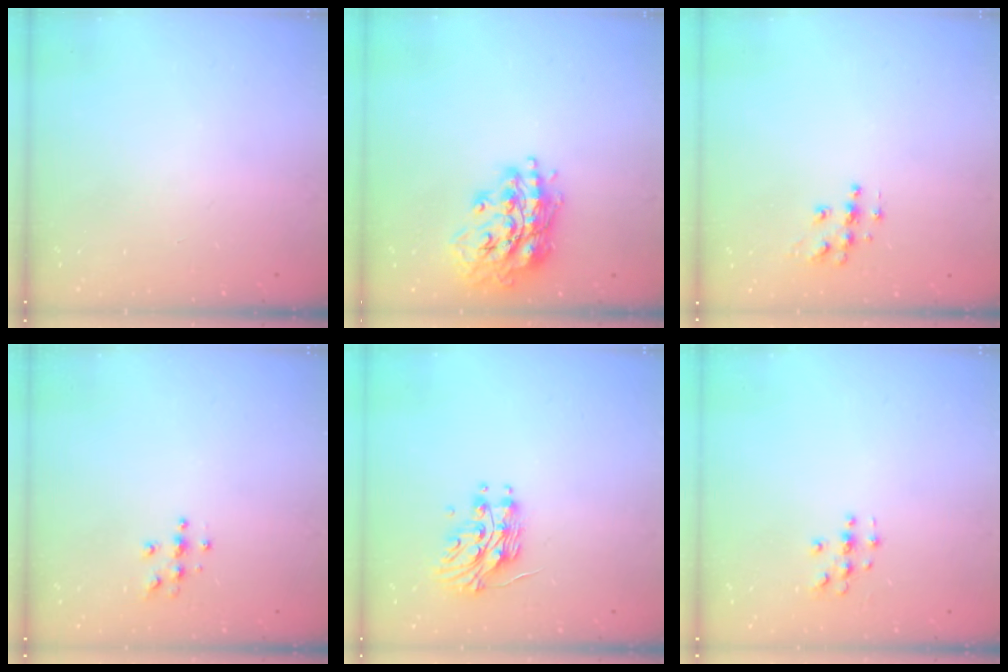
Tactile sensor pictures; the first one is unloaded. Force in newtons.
{"total": 17.4, "press": 17.4, "slide": 1.4}
{"total": 7.3, "press": 7.3, "slide": 0.2}
{"total": 4.0, "press": 3.9, "slide": 0.4}
{"total": 11.8, "press": 11.8, "slide": 0.6}
{"total": 3.4, "press": 3.4, "slide": 0.2}